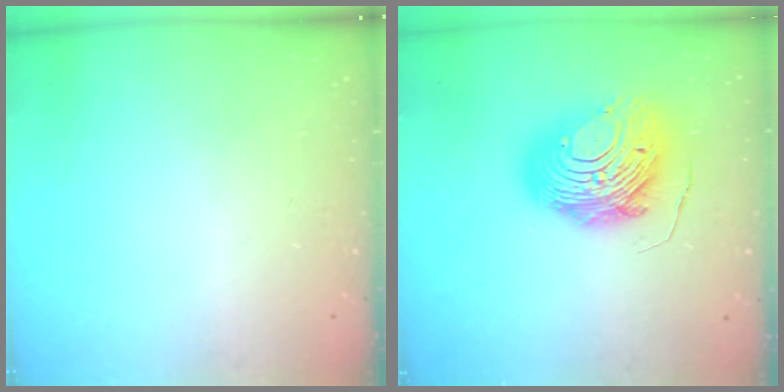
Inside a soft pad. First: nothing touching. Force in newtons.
{"total": 14.7, "press": 14.7, "slide": 1.1}